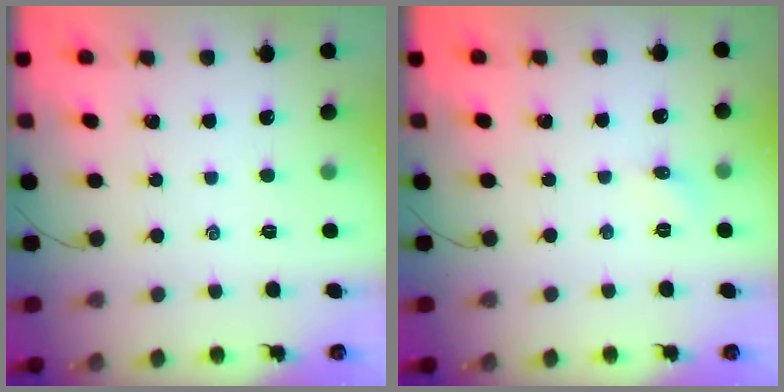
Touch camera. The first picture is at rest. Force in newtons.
{"total": 4.2, "press": 3.9, "slide": 1.5}